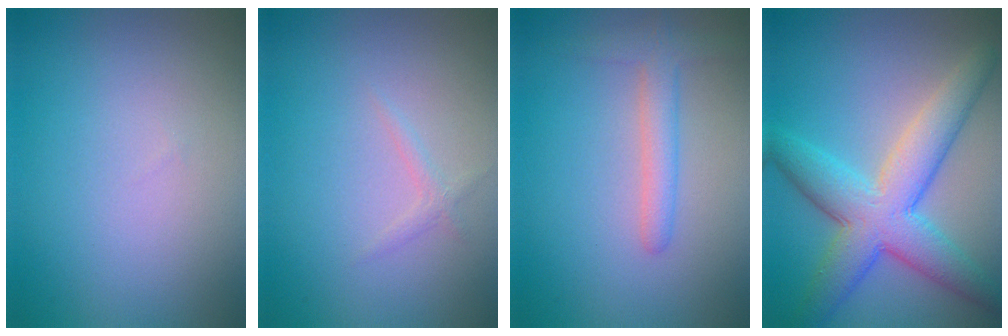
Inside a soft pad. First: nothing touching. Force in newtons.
{"total": 0.8, "press": 0.8, "slide": 0.0}
{"total": 2.6, "press": 2.6, "slide": 0.1}
{"total": 7.4, "press": 7.4, "slide": 0.2}